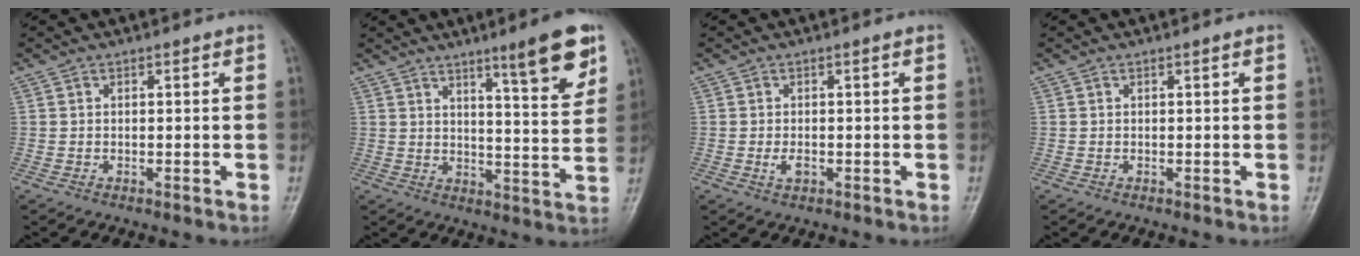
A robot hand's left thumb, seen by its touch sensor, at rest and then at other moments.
{"total": 11.5, "force": [7.0, 1.6, 9.0], "torque": [-0.115, -0.043, 0.100]}
{"total": 1.9, "force": [-0.5, 0.9, 1.6], "torque": [-0.031, 0.002, -0.006]}
{"total": 0.0}